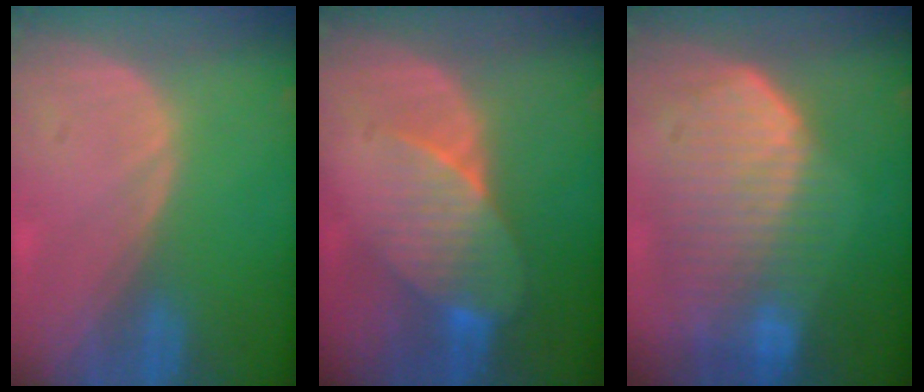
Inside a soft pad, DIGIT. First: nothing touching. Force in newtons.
{"total": 7.6, "press": 6.9, "slide": 3.1}
{"total": 10.7, "press": 9.4, "slide": 5.2}